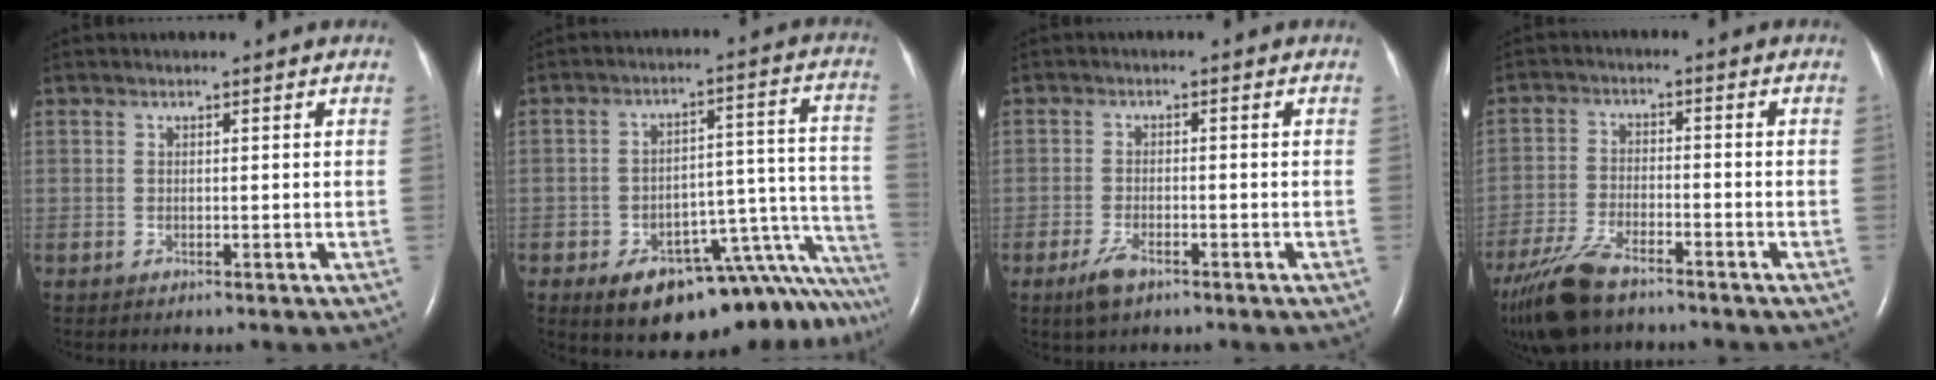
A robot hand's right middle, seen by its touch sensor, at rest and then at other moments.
{"total": 19.5, "force": [-15.4, 5.4, 10.6], "torque": [-0.029, 0.060, -0.193]}
{"total": 3.5, "force": [-2.3, 1.2, 2.4], "torque": [-0.057, -0.004, -0.040]}
{"total": 10.2, "force": [-7.9, 3.0, 5.7], "torque": [-0.121, -0.021, -0.148]}